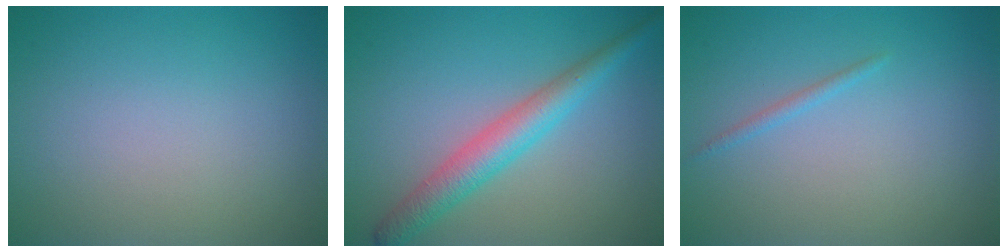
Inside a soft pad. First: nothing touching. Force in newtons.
{"total": 4.0, "press": 4.0, "slide": 0.1}
{"total": 0.8, "press": 0.8, "slide": 0.0}